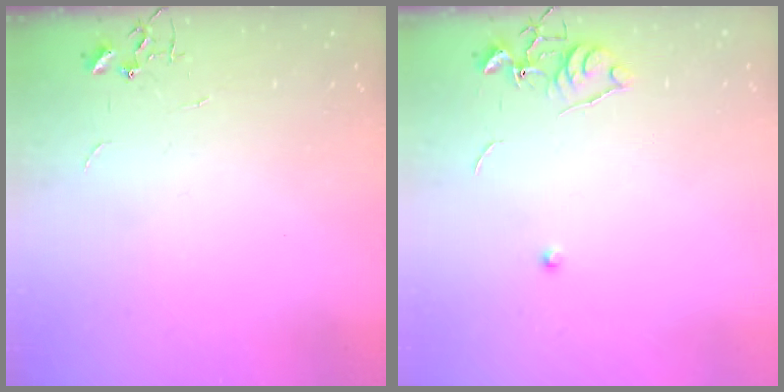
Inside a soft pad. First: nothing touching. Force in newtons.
{"total": 6.0, "press": 6.0, "slide": 0.7}